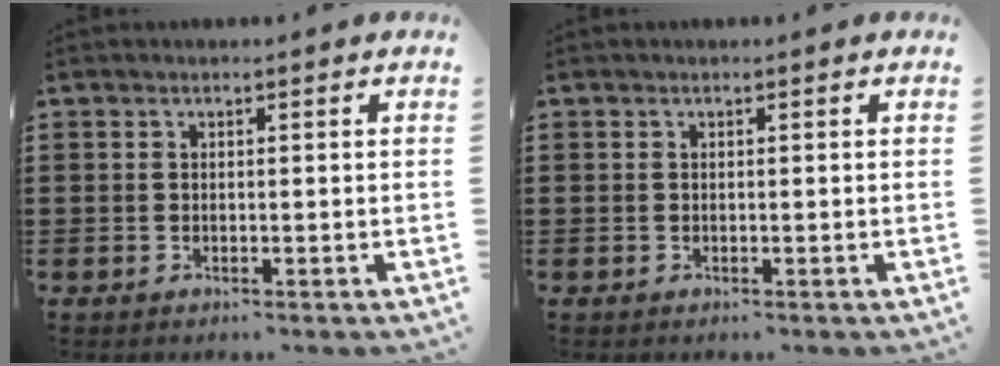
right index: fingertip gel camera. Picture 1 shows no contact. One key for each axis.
{"total": 0.0}